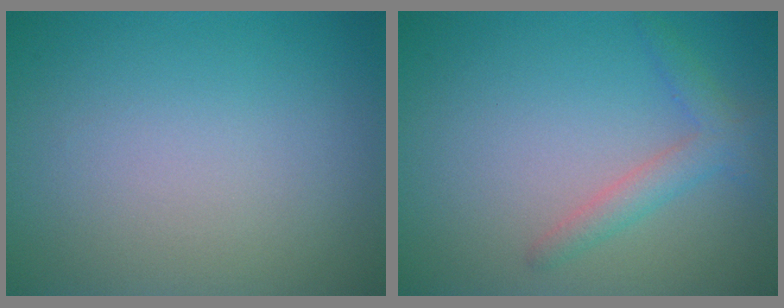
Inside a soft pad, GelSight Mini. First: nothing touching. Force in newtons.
{"total": 2.3, "press": 2.3, "slide": 0.1}